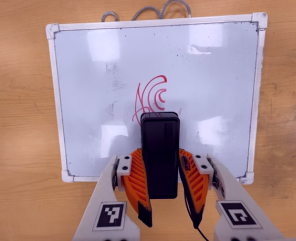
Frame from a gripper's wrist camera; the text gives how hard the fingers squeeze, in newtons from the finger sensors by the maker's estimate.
{"total": 6.9, "left": 5.5, "right": 8.3}